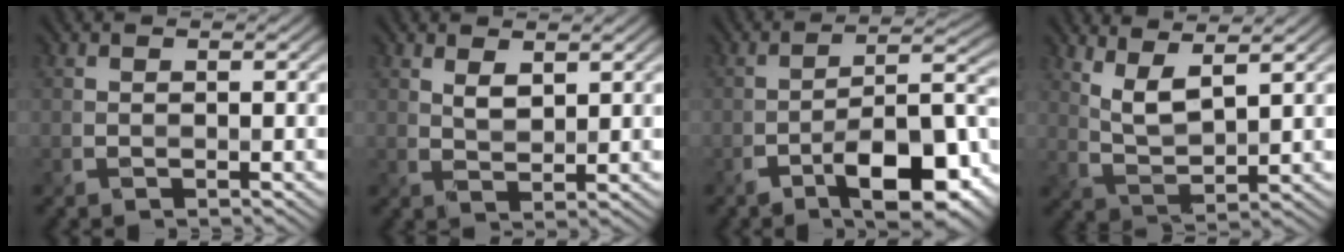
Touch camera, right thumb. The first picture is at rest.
{"total": 2.0, "force": [1.5, 0.7, 1.2], "torque": [-0.028, -0.003, 0.034]}
{"total": 12.8, "force": [-6.9, 4.4, 9.8], "torque": [-0.145, 0.004, -0.114]}
{"total": 5.2, "force": [3.5, 1.3, 3.7], "torque": [-0.087, -0.004, 0.077]}